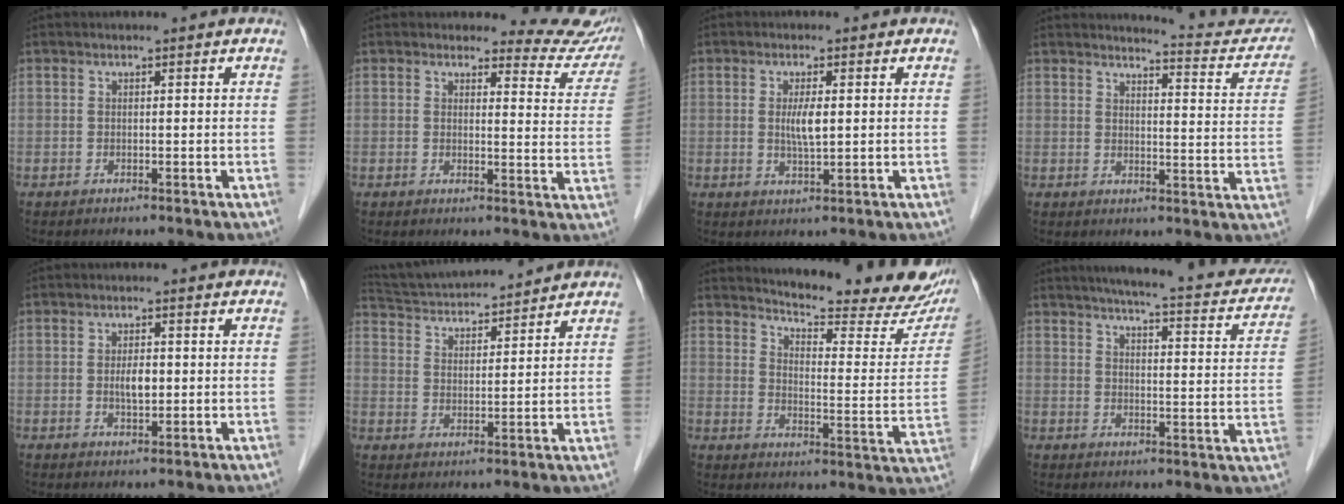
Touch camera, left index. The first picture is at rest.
{"total": 9.0, "force": [8.6, 2.4, 0.0], "torque": [0.032, -0.053, 0.065]}
{"total": 3.3, "force": [0.2, 0.6, 3.2], "torque": [-0.062, -0.006, 0.005]}
{"total": 11.0, "force": [10.8, 1.3, 1.8], "torque": [-0.002, -0.045, 0.105]}
{"total": 2.9, "force": [-0.3, 1.2, 2.6], "torque": [-0.047, -0.003, -0.003]}
{"total": 13.5, "force": [12.7, 1.4, 4.3], "torque": [-0.084, 0.026, 0.210]}
{"total": 21.6, "force": [19.5, 3.1, 8.6], "torque": [-0.116, -0.082, 0.234]}
{"total": 20.5, "force": [17.5, 3.4, 10.0], "torque": [-0.128, -0.009, 0.203]}